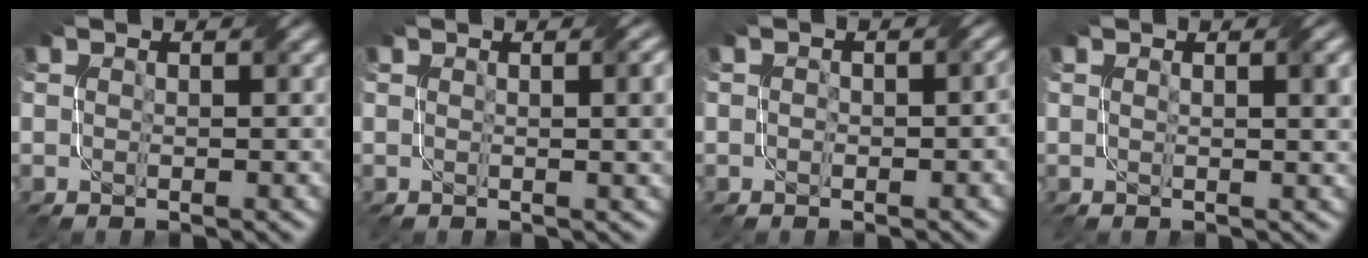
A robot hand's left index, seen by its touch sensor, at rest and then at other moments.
{"total": 3.7, "force": [0.7, 1.3, 3.4], "torque": [-0.027, 0.010, 0.008]}
{"total": 2.1, "force": [0.0, 1.4, 1.6], "torque": [-0.015, 0.001, 0.000]}
{"total": 2.7, "force": [0.9, 0.8, 2.4], "torque": [-0.023, 0.006, 0.012]}